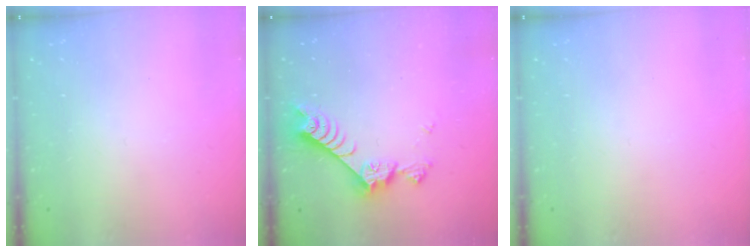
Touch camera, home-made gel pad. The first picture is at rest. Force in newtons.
{"total": 7.7, "press": 7.6, "slide": 1.2}
{"total": 0.0}